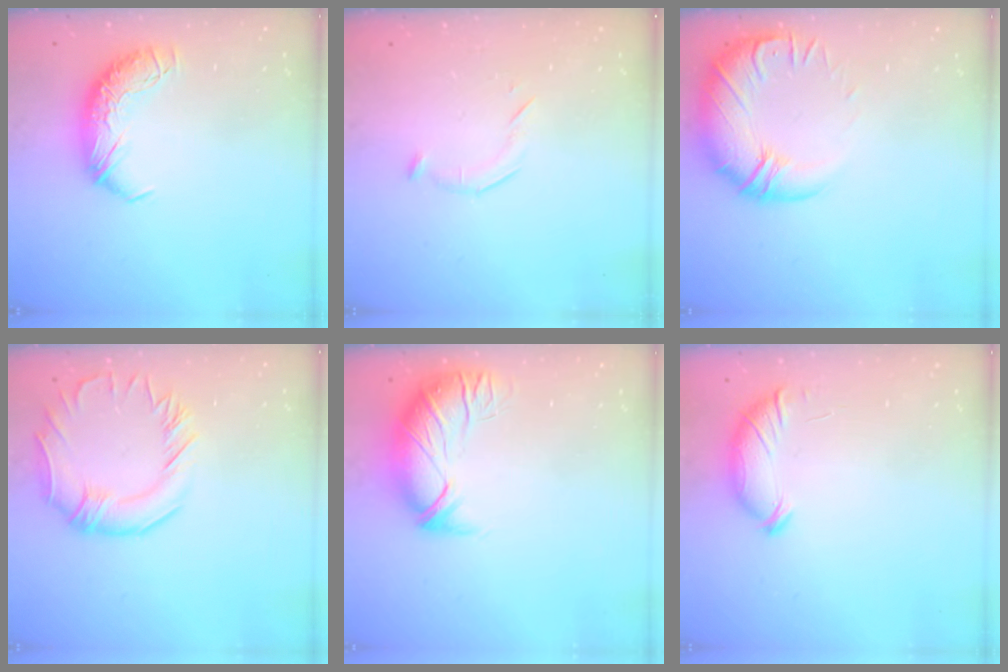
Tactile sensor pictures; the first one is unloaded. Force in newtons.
{"total": 5.5, "press": 5.3, "slide": 1.2}
{"total": 4.1, "press": 2.1, "slide": 3.5}
{"total": 3.1, "press": 3.0, "slide": 1.0}
{"total": 2.7, "press": 1.2, "slide": 2.4}
{"total": 5.8, "press": 5.8, "slide": 0.7}